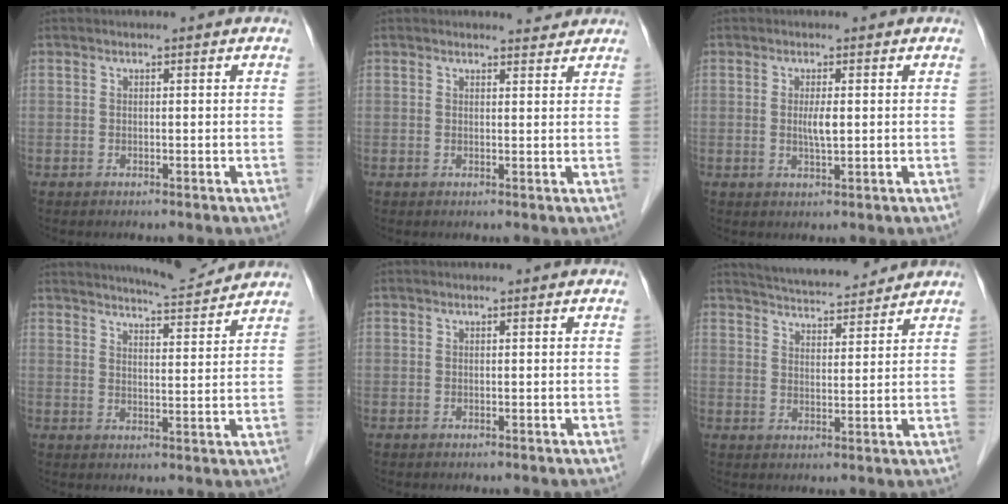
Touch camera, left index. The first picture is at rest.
{"total": 2.1, "force": [2.0, 0.5, -0.2], "torque": [-0.005, -0.006, 0.022]}
{"total": 2.2, "force": [0.2, 0.3, 2.2], "torque": [-0.044, -0.003, 0.004]}
{"total": 9.6, "force": [9.2, 0.2, 2.6], "torque": [-0.047, 0.001, 0.128]}
{"total": 0.0}
{"total": 11.8, "force": [11.1, 1.7, 3.8], "torque": [-0.063, 0.014, 0.164]}